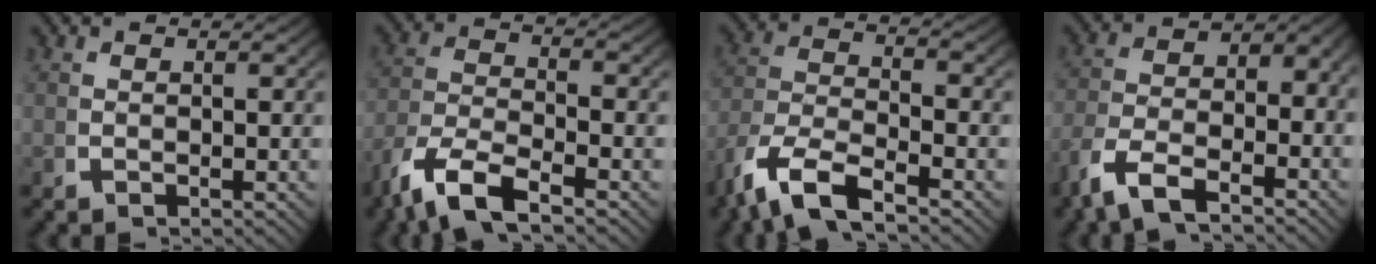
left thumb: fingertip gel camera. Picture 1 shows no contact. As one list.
[{"total": 7.0, "force": [-3.2, 4.1, 4.8], "torque": [-0.105, -0.019, -0.053]}, {"total": 7.6, "force": [-3.1, 4.7, 5.1], "torque": [-0.114, -0.022, -0.049]}, {"total": 7.3, "force": [-2.4, 4.5, 5.2], "torque": [-0.079, 0.000, -0.051]}]